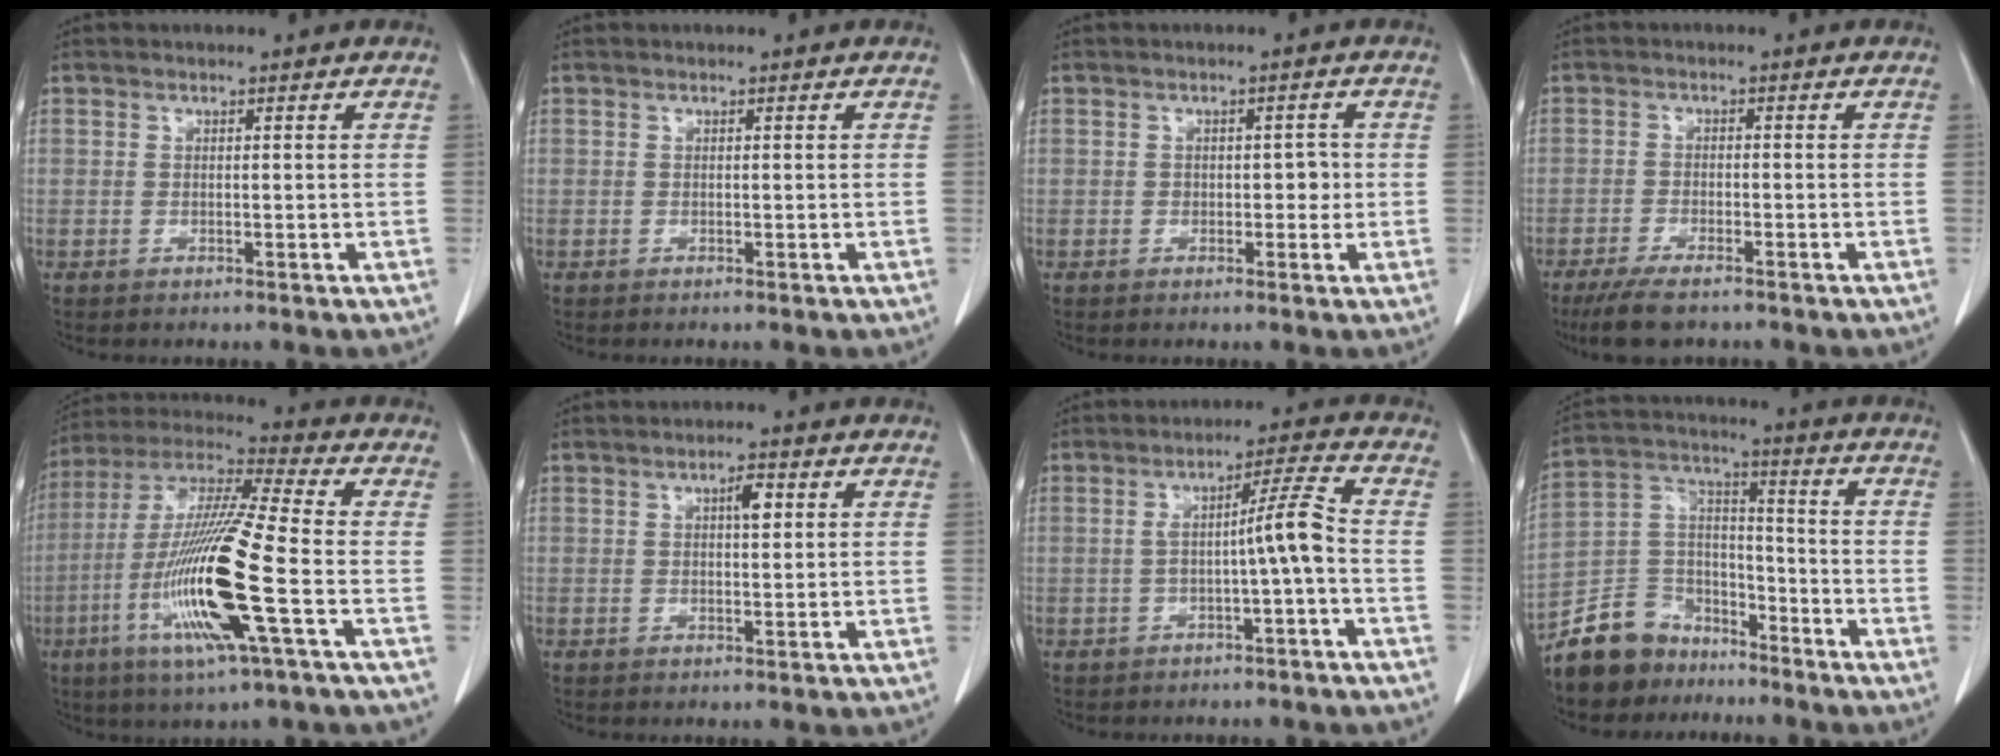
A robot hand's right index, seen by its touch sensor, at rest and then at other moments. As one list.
[{"total": 0.0}, {"total": 2.1, "force": [-0.3, 1.4, 1.6], "torque": [-0.013, 0.009, -0.005]}, {"total": 6.2, "force": [-4.9, 1.4, 3.6], "torque": [-0.065, -0.014, -0.084]}, {"total": 18.5, "force": [-5.5, 0.2, 17.6], "torque": [-0.367, -0.021, -0.111]}, {"total": 2.5, "force": [0.8, 0.7, 2.3], "torque": [-0.038, 0.001, 0.012]}, {"total": 5.6, "force": [-1.3, -0.6, 5.4], "torque": [-0.087, 0.020, -0.017]}, {"total": 11.1, "force": [-8.6, 6.7, 1.6], "torque": [-0.042, 0.048, -0.159]}]